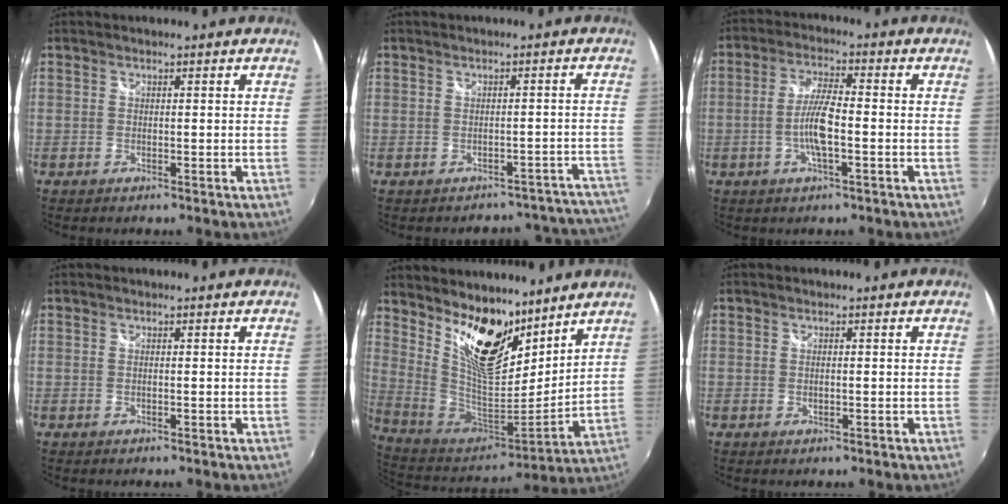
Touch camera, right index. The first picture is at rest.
{"total": 12.7, "force": [-12.0, 3.9, 0.6], "torque": [0.030, 0.050, -0.132]}
{"total": 6.7, "force": [-1.8, 1.3, 6.3], "torque": [-0.125, 0.001, -0.036]}
{"total": 0.0}
{"total": 17.9, "force": [11.3, 8.0, 11.4], "torque": [-0.217, -0.002, 0.214]}
{"total": 0.5, "force": [0.0, 0.3, 0.5], "torque": [-0.011, -0.002, -0.002]}